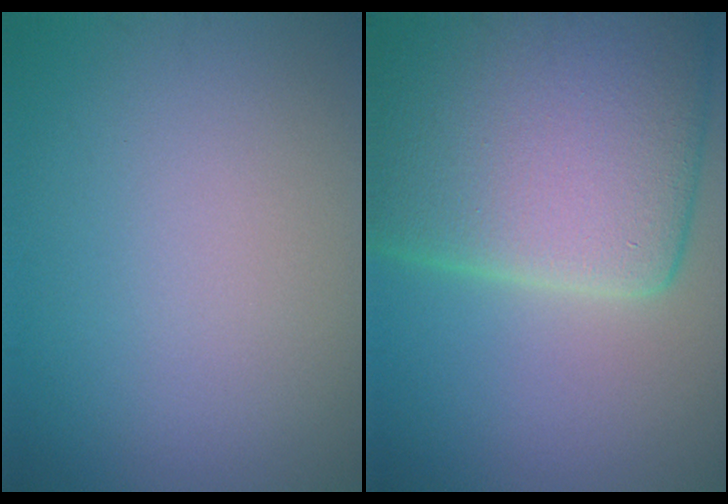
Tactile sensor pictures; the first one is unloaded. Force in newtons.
{"total": 16.2, "press": 16.1, "slide": 1.5}